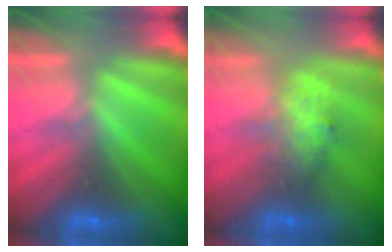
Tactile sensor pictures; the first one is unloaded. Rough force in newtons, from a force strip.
{"total": 2.8}